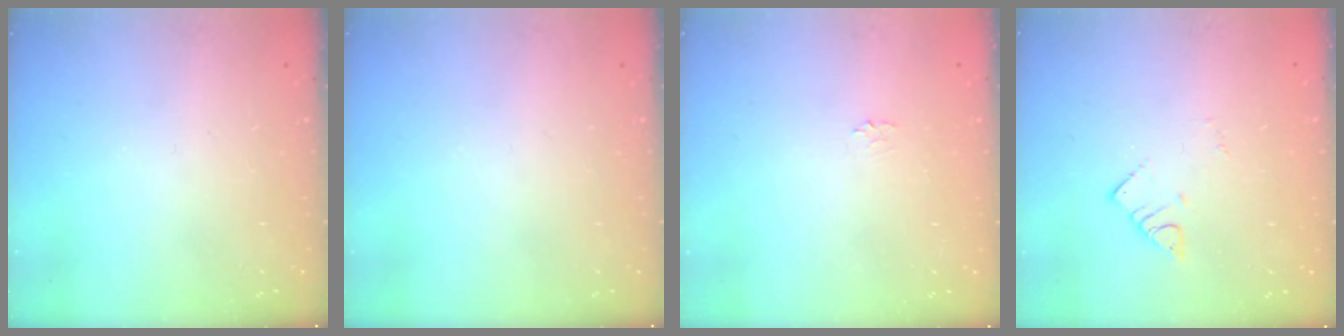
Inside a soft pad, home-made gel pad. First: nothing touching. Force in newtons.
{"total": 0.0}
{"total": 1.7, "press": 1.7, "slide": 0.3}
{"total": 2.4, "press": 2.4, "slide": 0.1}